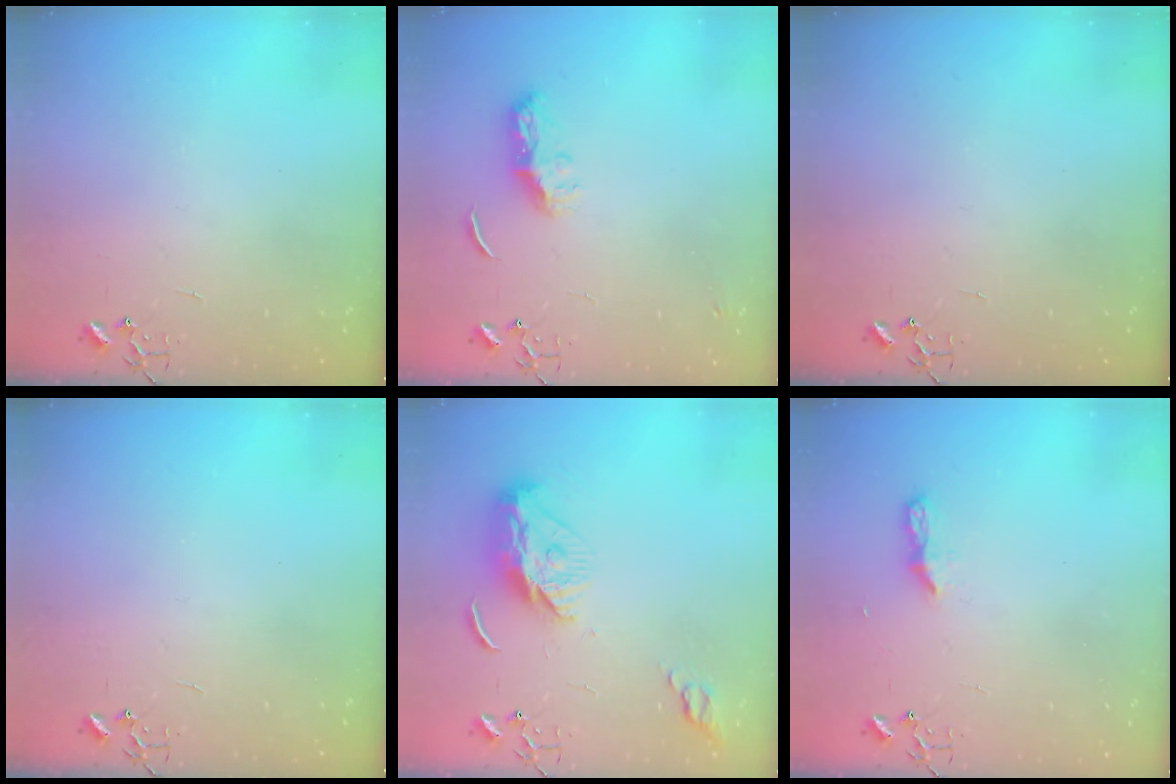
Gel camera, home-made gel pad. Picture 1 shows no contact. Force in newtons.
{"total": 8.1, "press": 8.1, "slide": 0.6}
{"total": 0.0}
{"total": 0.0}
{"total": 10.9, "press": 10.9, "slide": 0.9}
{"total": 5.9, "press": 5.8, "slide": 0.7}